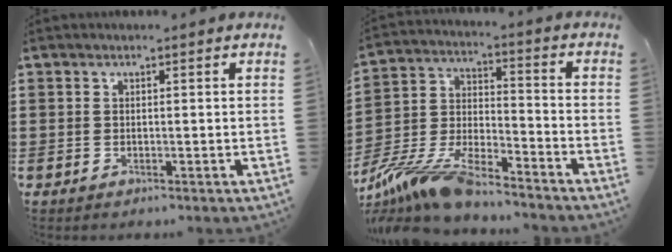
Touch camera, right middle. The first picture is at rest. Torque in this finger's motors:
{"motor_torque": [2.14, 0.00, 0.60, 0.21]}